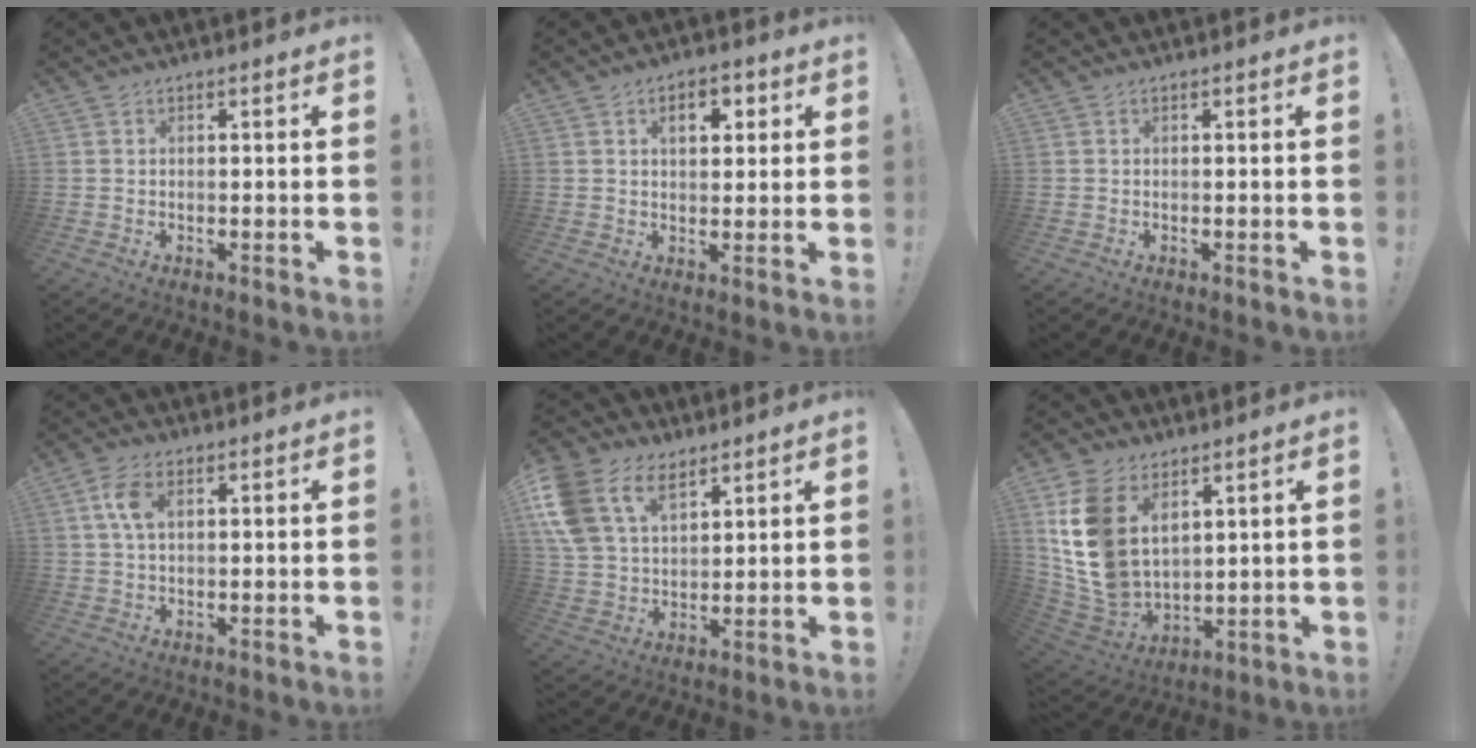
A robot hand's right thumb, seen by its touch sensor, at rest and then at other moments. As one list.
[{"total": 6.1, "force": [2.0, 3.9, 4.3], "torque": [-0.051, -0.001, 0.028]}, {"total": 0.0}, {"total": 6.5, "force": [1.8, 3.7, 5.1], "torque": [-0.102, 0.006, 0.031]}, {"total": 14.4, "force": [8.3, 9.1, 7.5], "torque": [-0.165, -0.037, 0.161]}, {"total": 16.5, "force": [6.3, 11.4, 10.1], "torque": [-0.222, -0.040, 0.120]}]